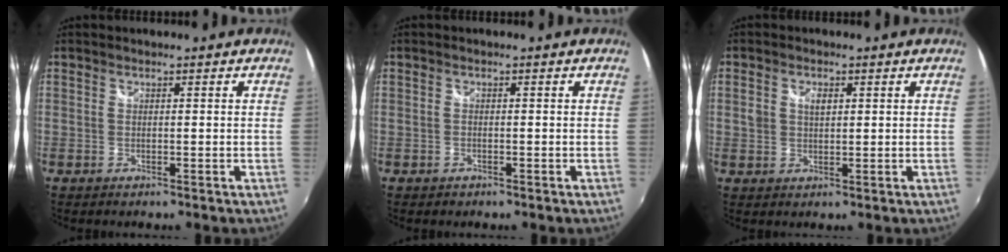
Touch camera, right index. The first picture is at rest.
{"total": 1.0, "force": [-0.6, 0.7, 0.2], "torque": [-0.006, -0.003, -0.010]}
{"total": 3.1, "force": [0.8, 2.4, 1.9], "torque": [-0.029, 0.002, 0.013]}